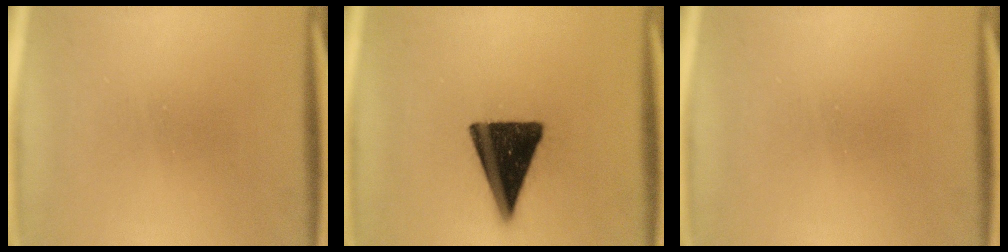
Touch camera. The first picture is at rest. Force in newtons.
{"total": 16.6}
{"total": 0.0}